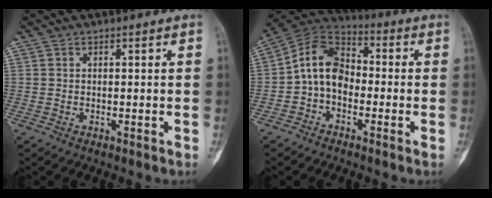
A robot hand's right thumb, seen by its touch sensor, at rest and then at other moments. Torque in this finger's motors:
{"motor_torque": [1.49, 1.38, 0.67, -0.70, 0.08]}